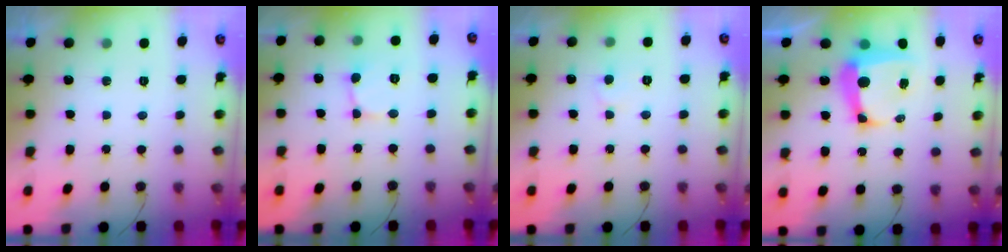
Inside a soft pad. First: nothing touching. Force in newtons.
{"total": 2.2, "press": 2.2, "slide": 0.1}
{"total": 3.8, "press": 3.8, "slide": 0.5}
{"total": 9.7, "press": 9.7, "slide": 1.1}